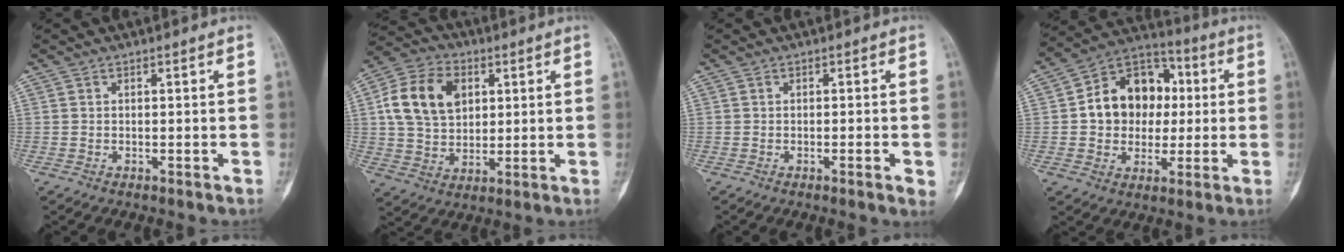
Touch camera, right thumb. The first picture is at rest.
{"total": 14.2, "force": [3.5, 10.3, 9.1], "torque": [-0.141, 0.006, 0.061]}
{"total": 2.3, "force": [-0.7, 0.5, 2.1], "torque": [-0.027, -0.004, -0.010]}
{"total": 15.7, "force": [1.1, 12.5, 9.4], "torque": [-0.095, 0.025, 0.014]}